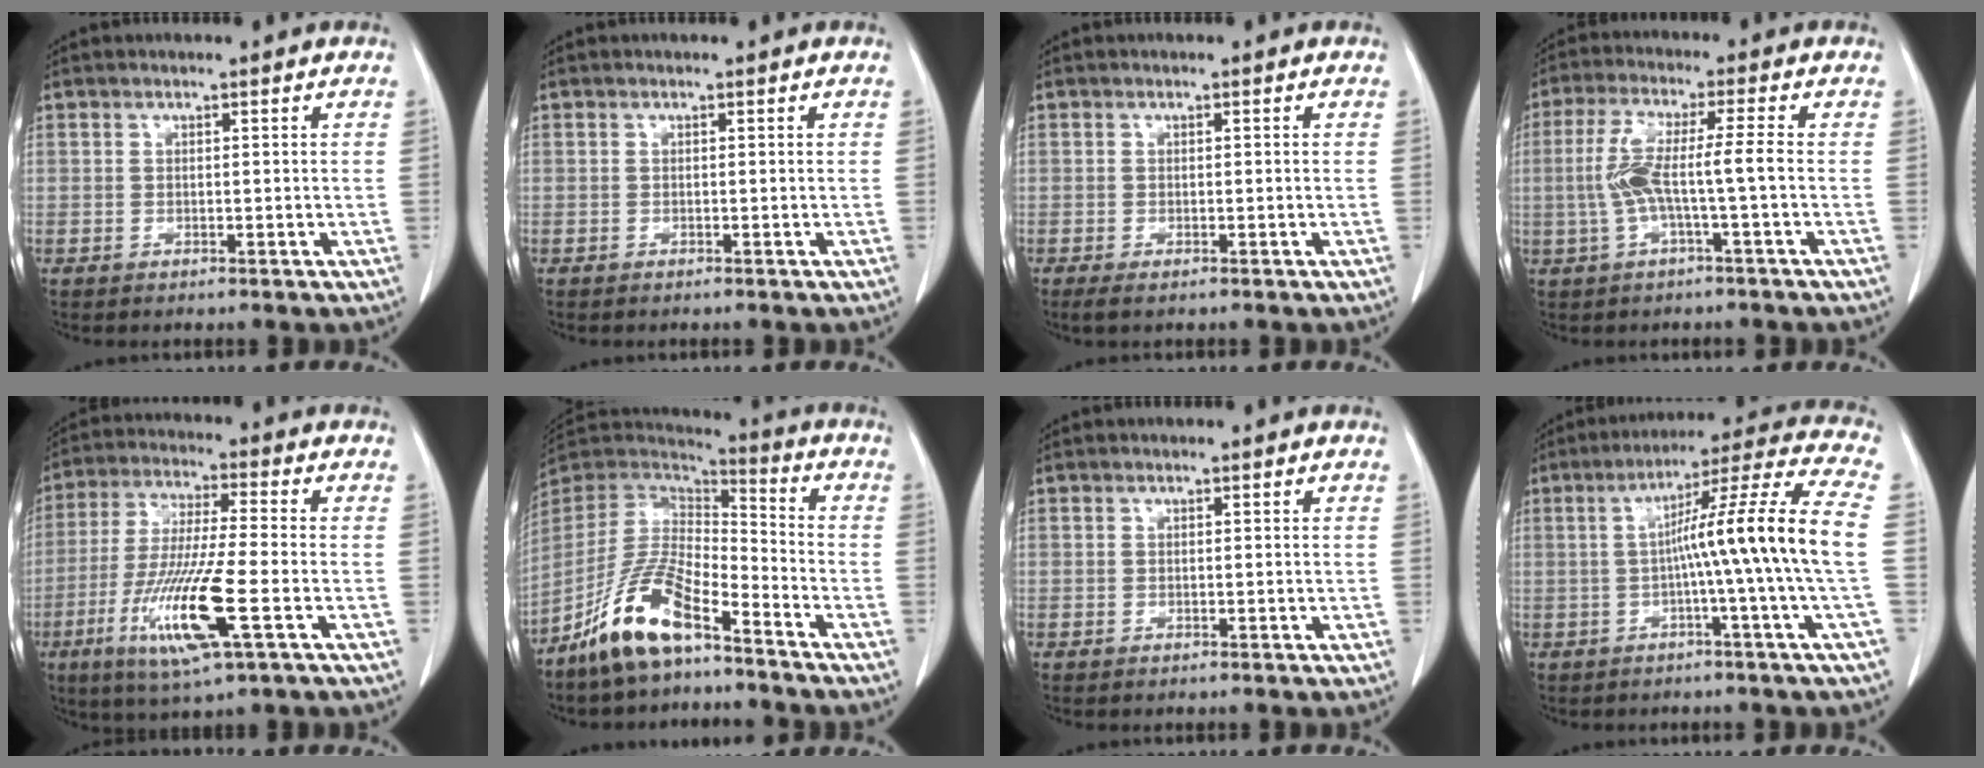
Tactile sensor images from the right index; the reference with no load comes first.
{"total": 0.0}
{"total": 1.7, "force": [-1.0, 0.3, 1.3], "torque": [-0.021, -0.004, -0.016]}
{"total": 7.0, "force": [-0.9, -0.1, 7.0], "torque": [-0.144, 0.017, -0.013]}
{"total": 13.3, "force": [-4.6, 0.6, 12.5], "torque": [-0.252, -0.025, -0.082]}
{"total": 13.3, "force": [-8.9, 3.6, 9.2], "torque": [-0.196, 0.005, -0.171]}
{"total": 0.0}
{"total": 14.3, "force": [-1.0, -2.7, 14.0], "torque": [-0.207, 0.013, -0.022]}